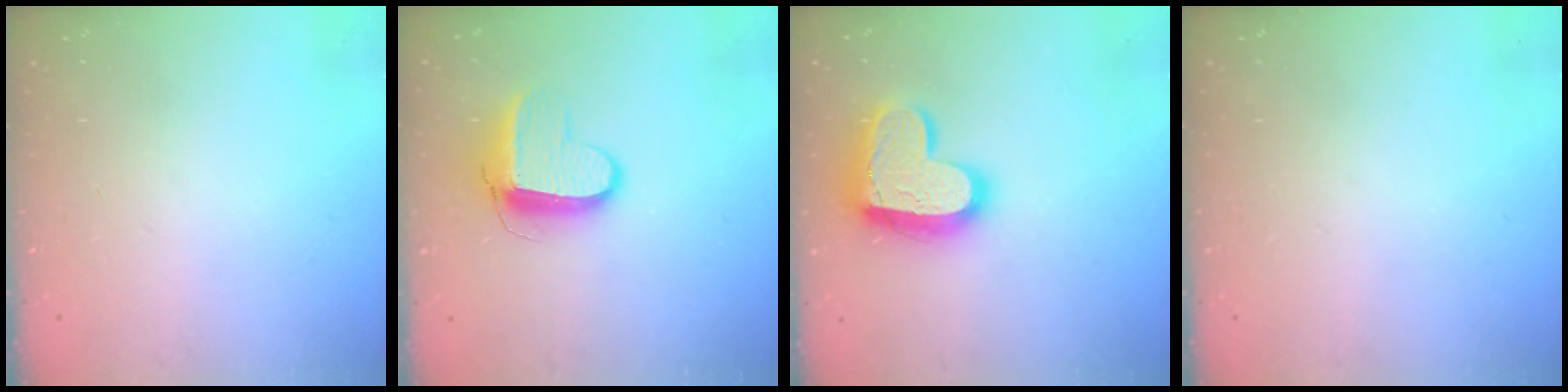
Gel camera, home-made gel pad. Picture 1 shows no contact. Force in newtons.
{"total": 9.6, "press": 9.6, "slide": 0.9}
{"total": 17.7, "press": 17.7, "slide": 1.0}
{"total": 0.0}